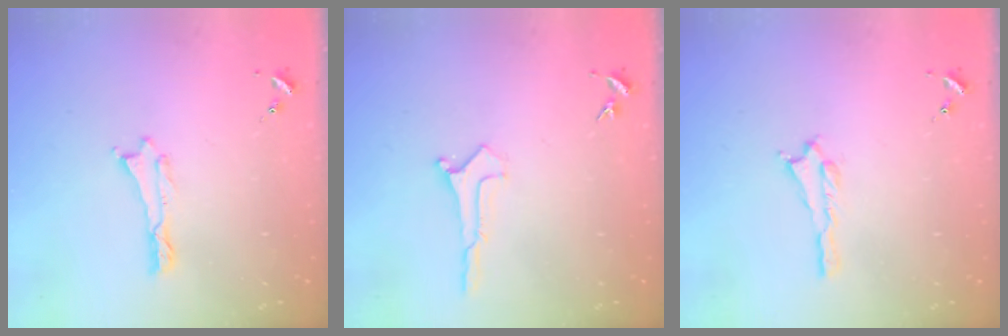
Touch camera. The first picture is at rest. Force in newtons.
{"total": 0.0}
{"total": 0.6, "press": 0.6, "slide": 0.2}